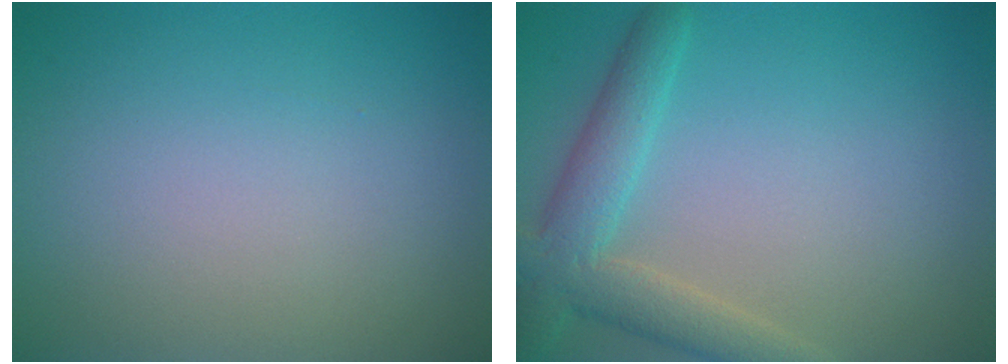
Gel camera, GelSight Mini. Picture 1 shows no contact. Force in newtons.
{"total": 4.7, "press": 4.7, "slide": 0.4}